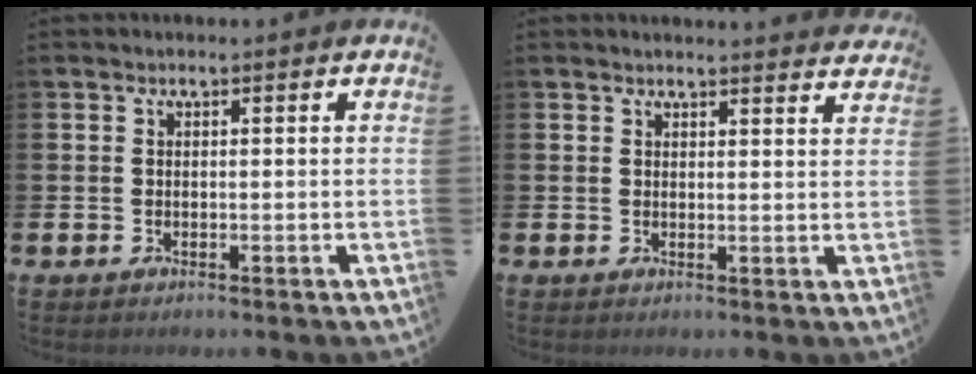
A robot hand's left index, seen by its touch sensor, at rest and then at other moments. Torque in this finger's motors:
{"motor_torque": [0.92, -1.22, 0.26, 0.04]}